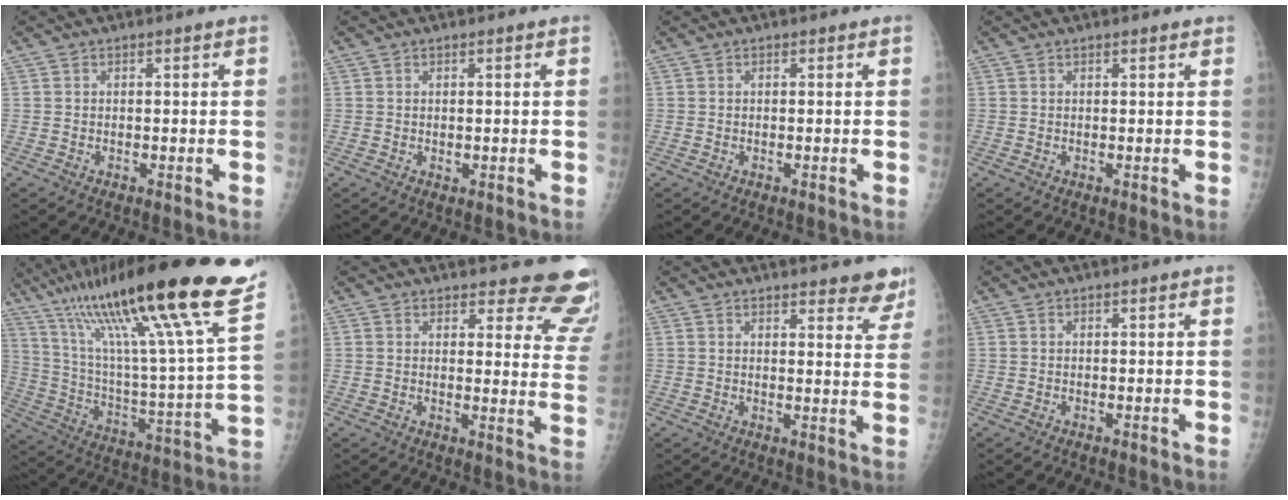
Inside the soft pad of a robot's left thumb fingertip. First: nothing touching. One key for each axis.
{"total": 0.6, "fx": 0.1, "fy": 0.3, "fz": 0.5, "tx": -0.007, "ty": -0.002, "tz": 0.006}
{"total": 0.0}
{"total": 0.9, "fx": 0.7, "fy": 0.1, "fz": 0.6, "tx": -0.005, "ty": 0.001, "tz": 0.010}
{"total": 32.8, "fx": 21.3, "fy": 2.5, "fz": 24.8, "tx": -0.409, "ty": -0.058, "tz": 0.357}
{"total": 14.3, "fx": 13.4, "fy": 3.8, "fz": 3.4, "tx": 0.017, "ty": -0.113, "tz": 0.123}
{"total": 8.2, "fx": 7.1, "fy": 2.1, "fz": 3.6, "tx": -0.013, "ty": -0.038, "tz": 0.072}
{"total": 0.0}